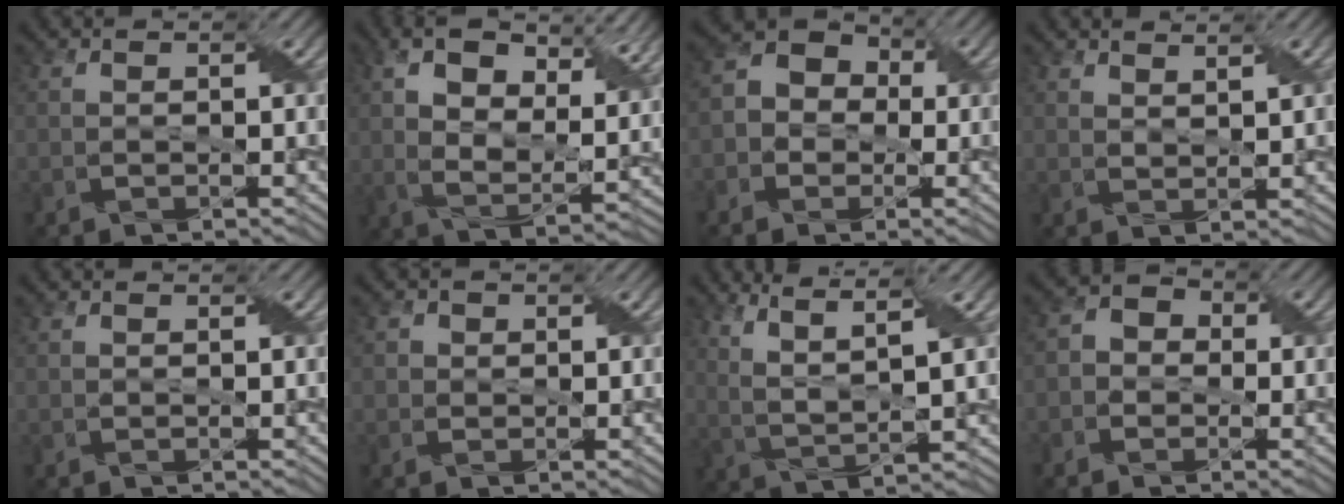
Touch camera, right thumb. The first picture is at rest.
{"total": 13.9, "force": [6.0, 6.6, 10.6], "torque": [-0.196, 0.000, 0.091]}
{"total": 5.4, "force": [-0.8, 4.8, 2.4], "torque": [-0.051, 0.008, -0.029]}
{"total": 2.0, "force": [1.7, 0.2, 1.0], "torque": [-0.021, -0.001, 0.036]}
{"total": 0.0}
{"total": 1.5, "force": [0.5, 1.4, 0.3], "torque": [-0.005, -0.001, 0.005]}
{"total": 7.3, "force": [4.3, 1.4, 5.7], "torque": [-0.125, 0.002, 0.089]}
{"total": 3.1, "force": [-0.9, 2.7, 1.1], "torque": [-0.020, 0.009, -0.021]}